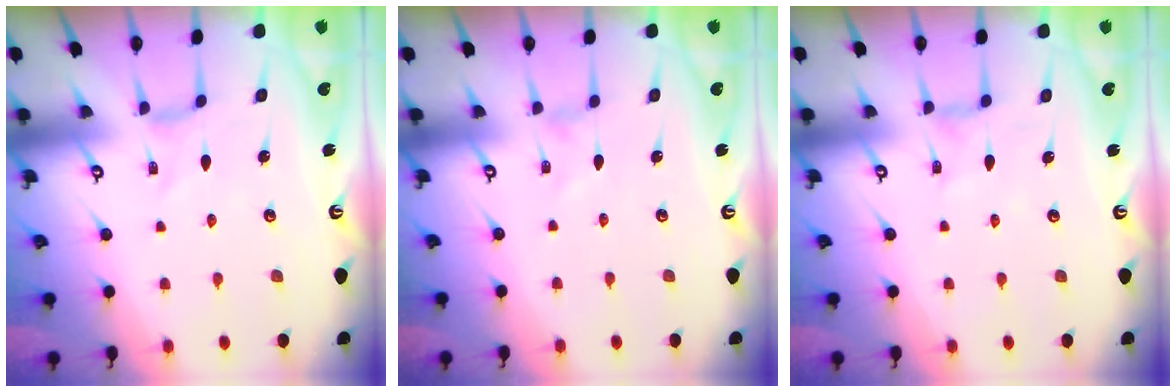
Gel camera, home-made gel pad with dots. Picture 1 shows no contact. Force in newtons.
{"total": 0.0}
{"total": 2.7, "press": 2.6, "slide": 0.4}